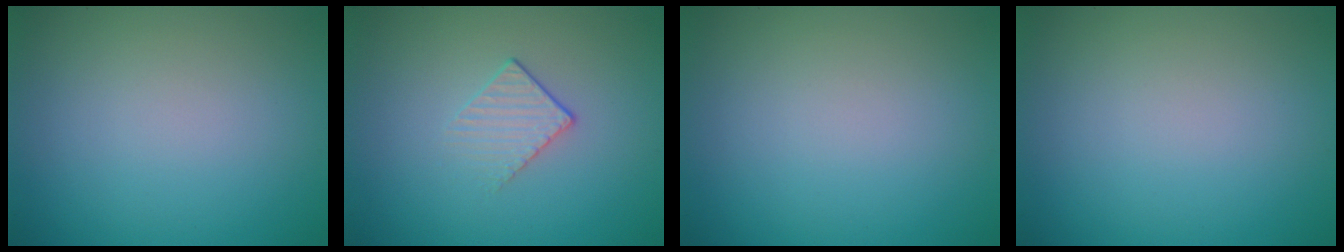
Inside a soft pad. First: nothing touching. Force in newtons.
{"total": 1.5, "press": 0.9, "slide": 1.2}
{"total": 0.0}
{"total": 0.0}